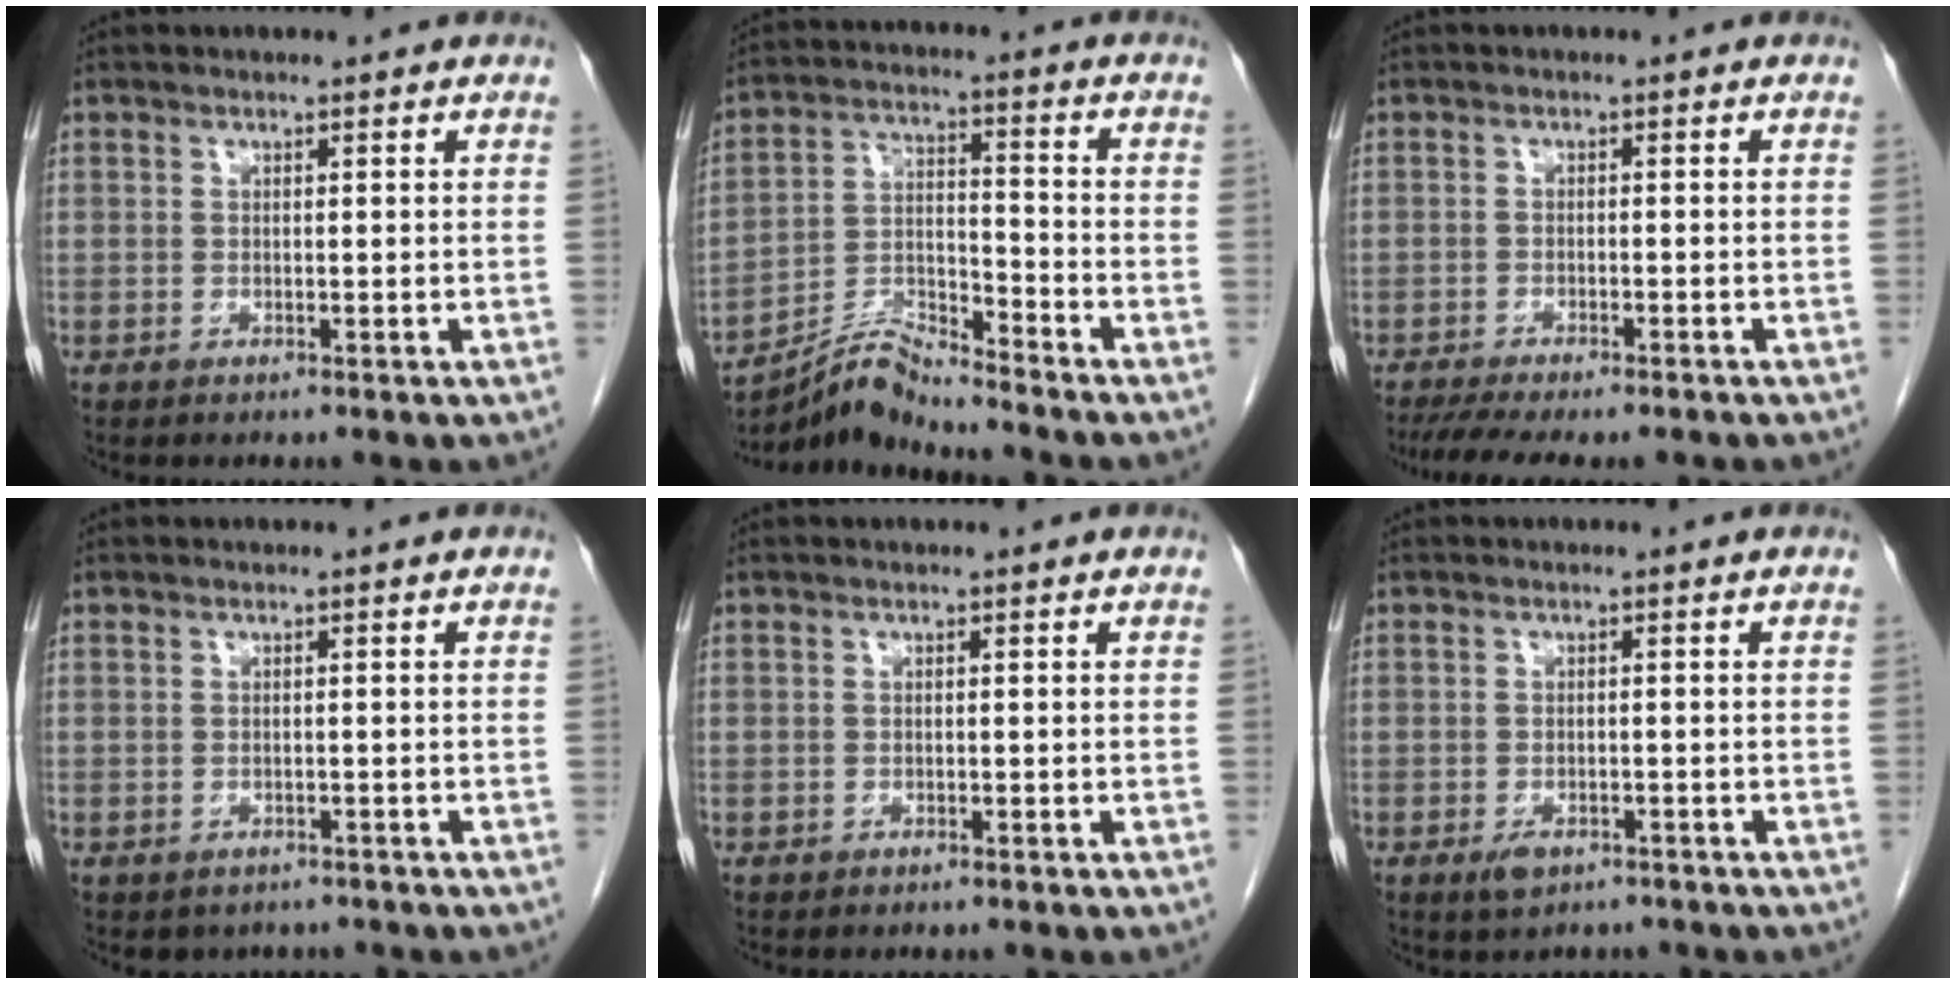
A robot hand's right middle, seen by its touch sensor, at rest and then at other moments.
{"total": 7.5, "force": [-7.4, -0.8, 1.1], "torque": [-0.031, 0.010, -0.137]}
{"total": 9.8, "force": [-8.2, 1.9, 4.9], "torque": [-0.070, -0.007, -0.119]}
{"total": 3.1, "force": [-2.5, 1.8, 0.4], "torque": [-0.003, 0.005, -0.031]}
{"total": 0.0}
{"total": 2.5, "force": [-1.6, 1.3, 1.3], "torque": [-0.029, -0.001, -0.016]}